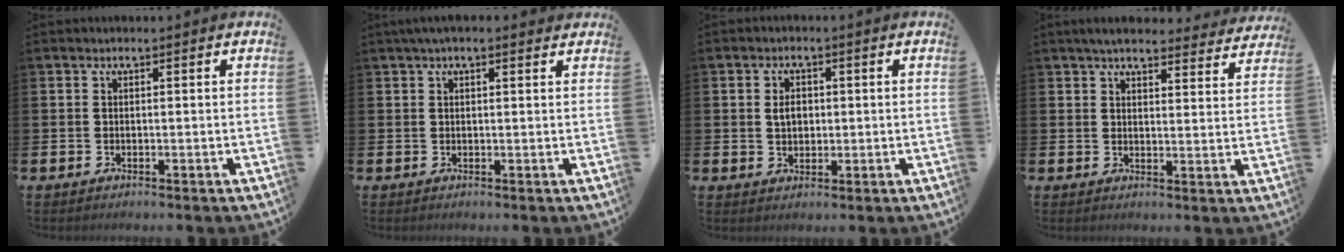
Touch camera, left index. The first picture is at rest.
{"total": 1.8, "force": [1.3, 0.5, 1.1], "torque": [-0.019, 0.006, 0.022]}
{"total": 2.7, "force": [0.5, 2.0, 1.8], "torque": [-0.017, 0.001, 0.004]}
{"total": 4.5, "force": [4.3, 0.9, 1.2], "torque": [-0.026, -0.025, 0.073]}